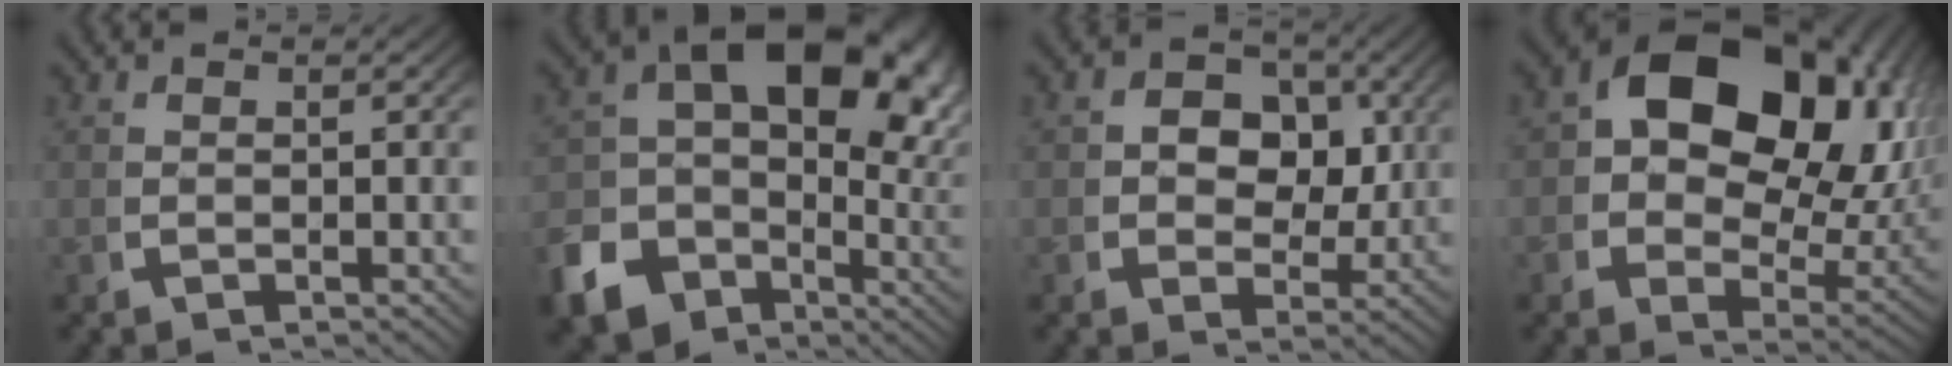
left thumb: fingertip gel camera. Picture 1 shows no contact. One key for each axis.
{"total": 16.6, "fx": -2.2, "fy": 12.6, "fz": 10.5, "tx": -0.170, "ty": -0.019, "tz": -0.045}
{"total": 5.8, "fx": 0.5, "fy": 4.4, "fz": 3.7, "tx": -0.062, "ty": -0.021, "tz": 0.010}
{"total": 17.4, "fx": 3.1, "fy": 11.5, "fz": 12.7, "tx": -0.199, "ty": -0.015, "tz": 0.041}